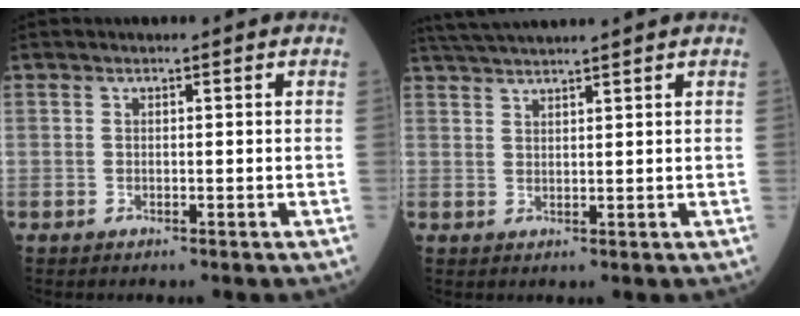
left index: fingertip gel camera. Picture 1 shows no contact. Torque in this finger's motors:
{"motor_torque": [-0.50, -0.97, 0.19, 0.08]}